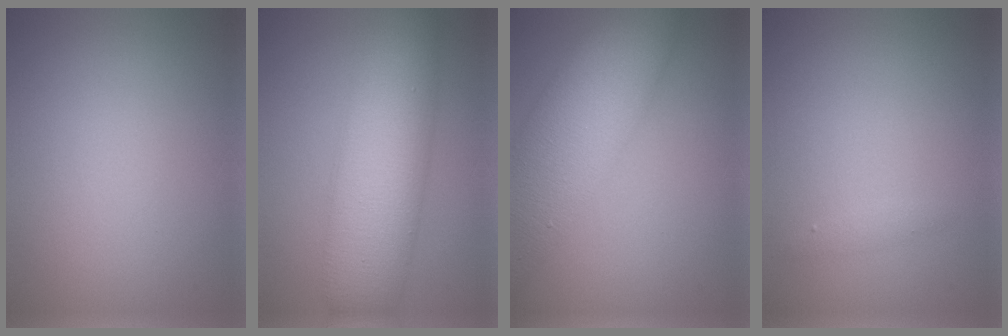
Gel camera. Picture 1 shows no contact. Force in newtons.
{"total": 9.3, "press": 9.3, "slide": 0.1}
{"total": 11.5, "press": 11.5, "slide": 0.8}
{"total": 0.6, "press": 0.6, "slide": 0.0}